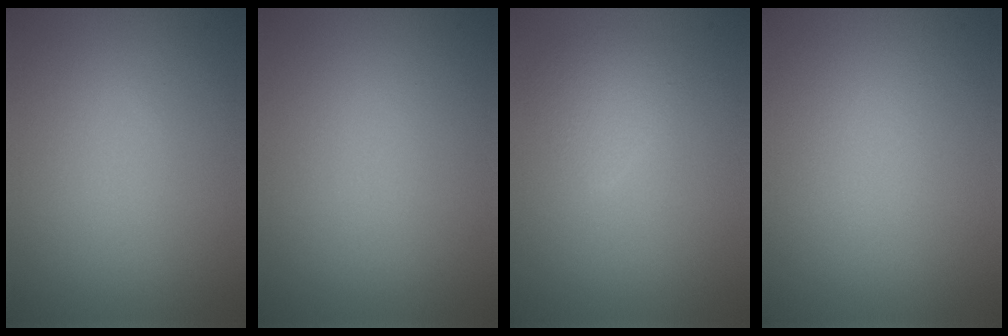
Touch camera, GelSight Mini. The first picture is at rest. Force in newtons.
{"total": 0.0}
{"total": 1.9, "press": 1.9, "slide": 0.1}
{"total": 0.0}